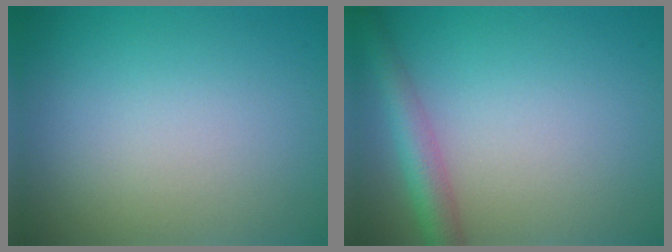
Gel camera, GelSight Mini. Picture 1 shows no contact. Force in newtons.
{"total": 3.4, "press": 3.4, "slide": 0.1}